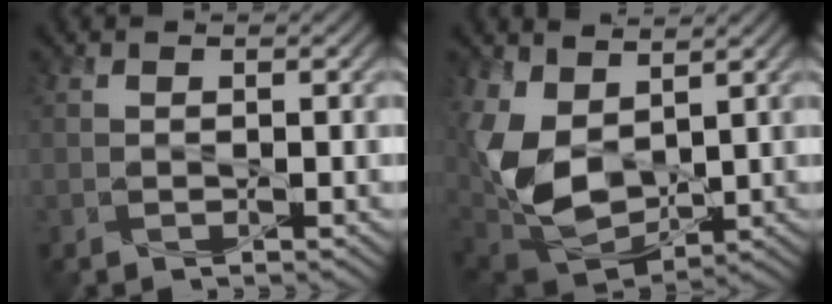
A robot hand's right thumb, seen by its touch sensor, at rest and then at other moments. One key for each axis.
{"total": 11.0, "fx": 2.7, "fy": 7.0, "fz": 8.1, "tx": -0.216, "ty": -0.005, "tz": 0.056}